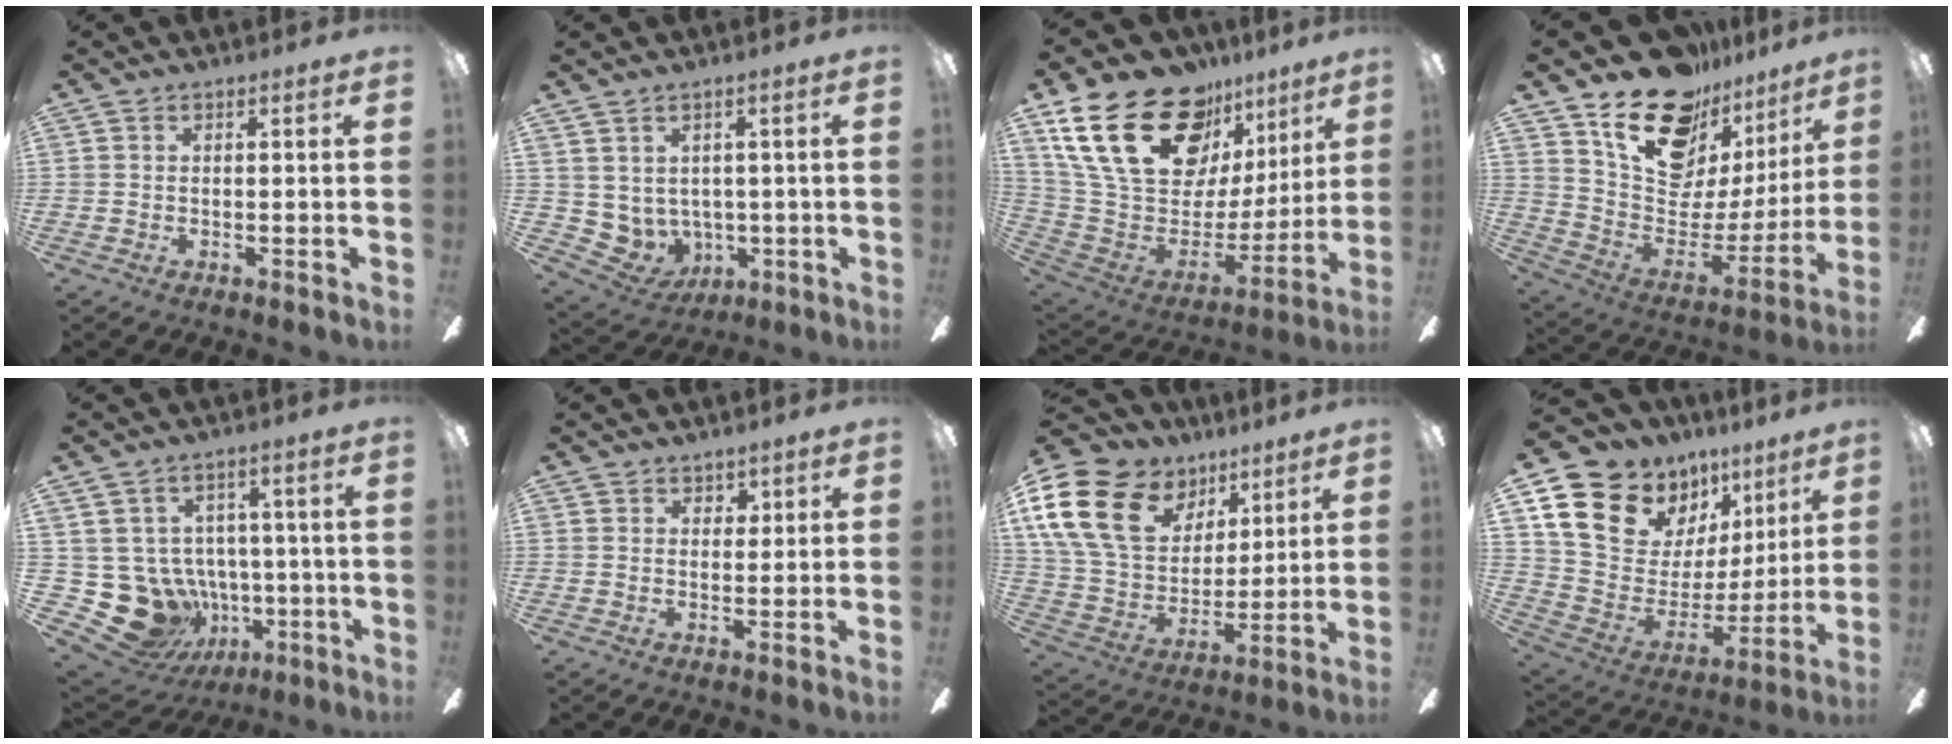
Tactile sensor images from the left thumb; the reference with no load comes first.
{"total": 5.2, "force": [2.6, 4.4, 0.7], "torque": [-0.050, -0.025, 0.055]}
{"total": 28.9, "force": [16.7, 15.7, 17.7], "torque": [-0.333, -0.089, 0.317]}
{"total": 21.3, "force": [15.5, 11.2, 9.2], "torque": [-0.151, -0.115, 0.282]}
{"total": 14.5, "force": [-4.1, 12.4, 6.1], "torque": [-0.153, 0.008, -0.048]}
{"total": 2.6, "force": [1.9, 1.7, 0.2], "torque": [0.007, -0.006, 0.032]}
{"total": 22.6, "force": [10.5, 15.4, 12.7], "torque": [-0.275, -0.037, 0.191]}
{"total": 17.9, "force": [10.7, 12.4, 7.2], "torque": [-0.134, -0.063, 0.211]}